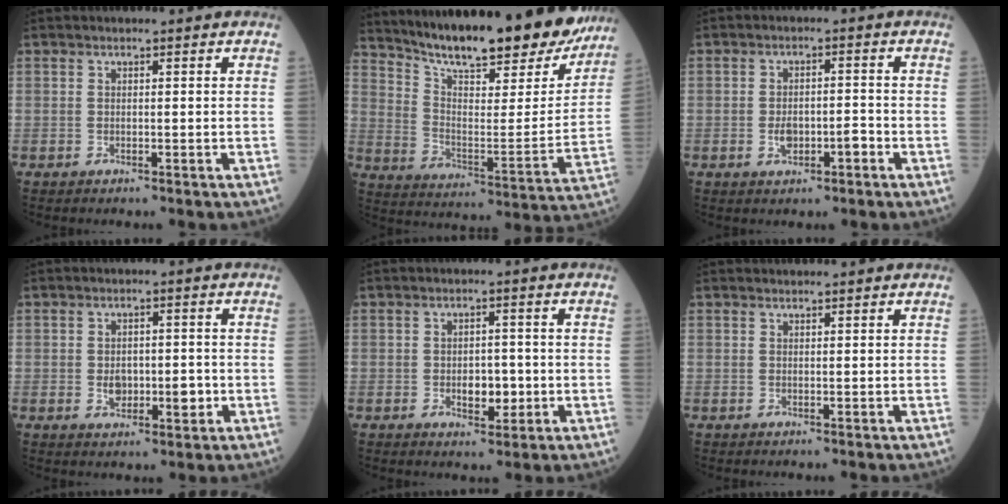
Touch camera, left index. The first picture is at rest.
{"total": 26.5, "force": [22.8, 4.9, 12.6], "torque": [-0.193, -0.051, 0.315]}
{"total": 3.6, "force": [-1.6, 1.6, 2.8], "torque": [-0.042, 0.003, -0.023]}
{"total": 4.4, "force": [-0.9, 2.6, 3.4], "torque": [-0.040, 0.001, -0.006]}
{"total": 3.7, "force": [-0.9, 2.2, 2.9], "torque": [-0.035, 0.000, -0.008]}
{"total": 1.8, "force": [1.7, 0.2, 0.3], "torque": [-0.003, 0.013, 0.026]}